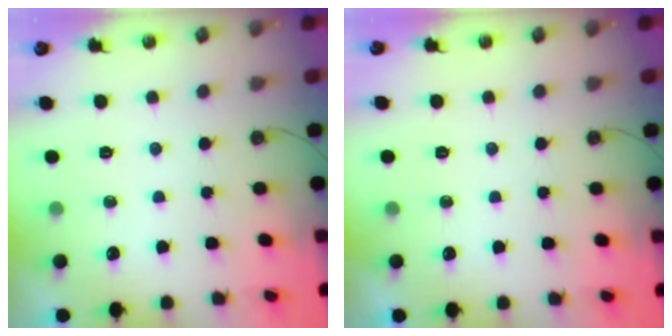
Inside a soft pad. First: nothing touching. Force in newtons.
{"total": 0.0}